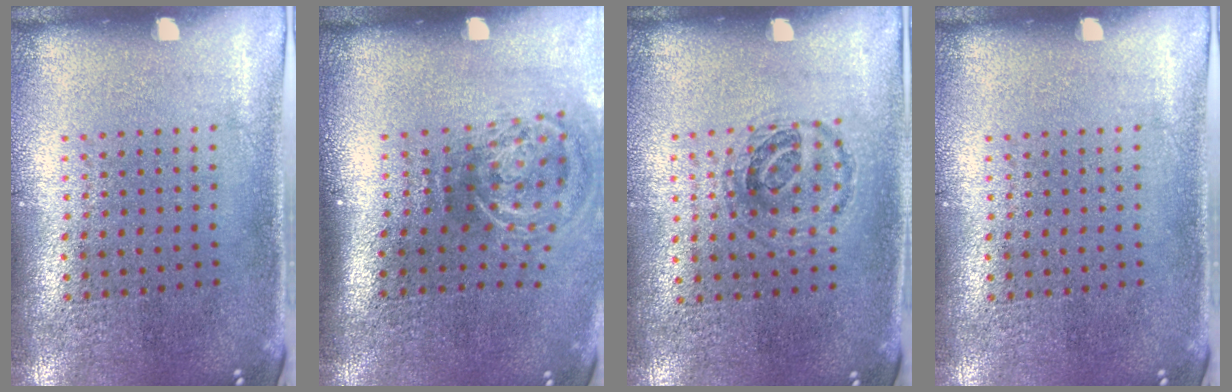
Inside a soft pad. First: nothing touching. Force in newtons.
{"total": 2.1, "press": 1.3, "slide": 1.7}
{"total": 0.9, "press": 0.8, "slide": 0.3}
{"total": 0.0}